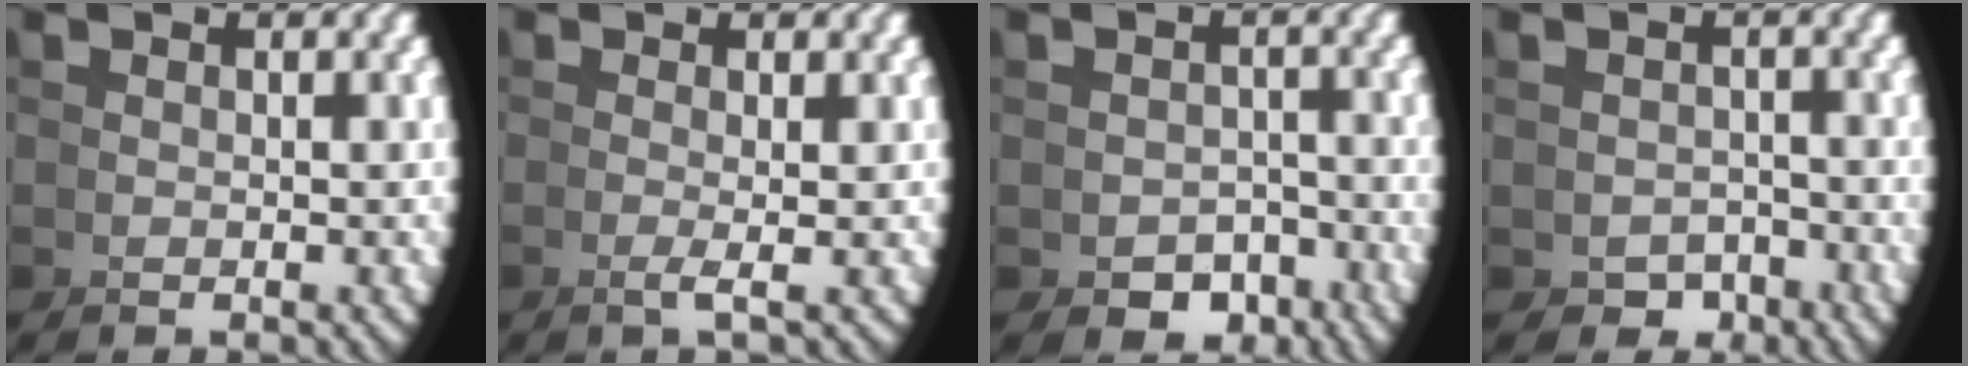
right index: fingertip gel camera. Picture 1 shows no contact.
{"total": 1.2, "force": [-0.1, -0.3, 1.1], "torque": [-0.029, -0.007, -0.001]}
{"total": 4.1, "force": [-2.8, 2.8, 1.2], "torque": [0.005, -0.018, -0.040]}
{"total": 4.2, "force": [-2.9, 2.9, 0.7], "torque": [0.005, -0.019, -0.046]}